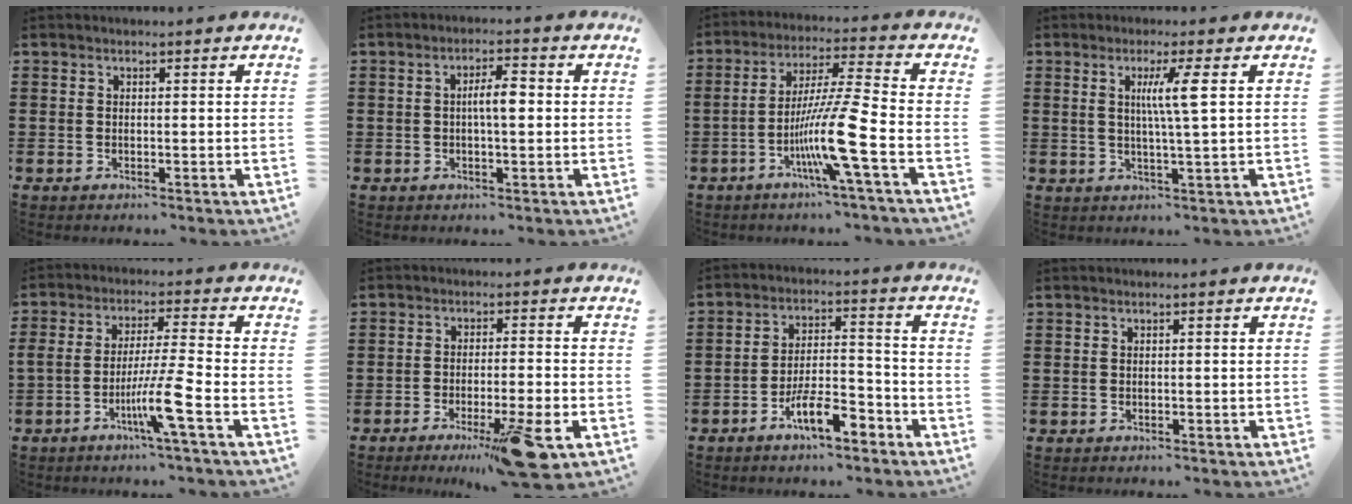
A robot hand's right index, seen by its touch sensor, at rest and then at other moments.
{"total": 4.2, "force": [0.1, 1.0, 4.1], "torque": [-0.075, 0.002, -0.001]}
{"total": 11.5, "force": [-4.6, -0.5, 10.5], "torque": [-0.211, -0.015, -0.094]}
{"total": 5.2, "force": [1.2, -0.6, 5.1], "torque": [-0.099, -0.004, 0.013]}
{"total": 8.7, "force": [-4.4, -0.4, 7.5], "torque": [-0.143, -0.011, -0.085]}
{"total": 9.9, "force": [-5.8, 0.3, 8.1], "torque": [-0.135, -0.012, -0.101]}
{"total": 8.2, "force": [-5.4, 2.3, 5.7], "torque": [-0.101, 0.010, -0.095]}
{"total": 0.6, "force": [-0.5, 0.1, 0.2], "torque": [-0.005, -0.003, -0.010]}